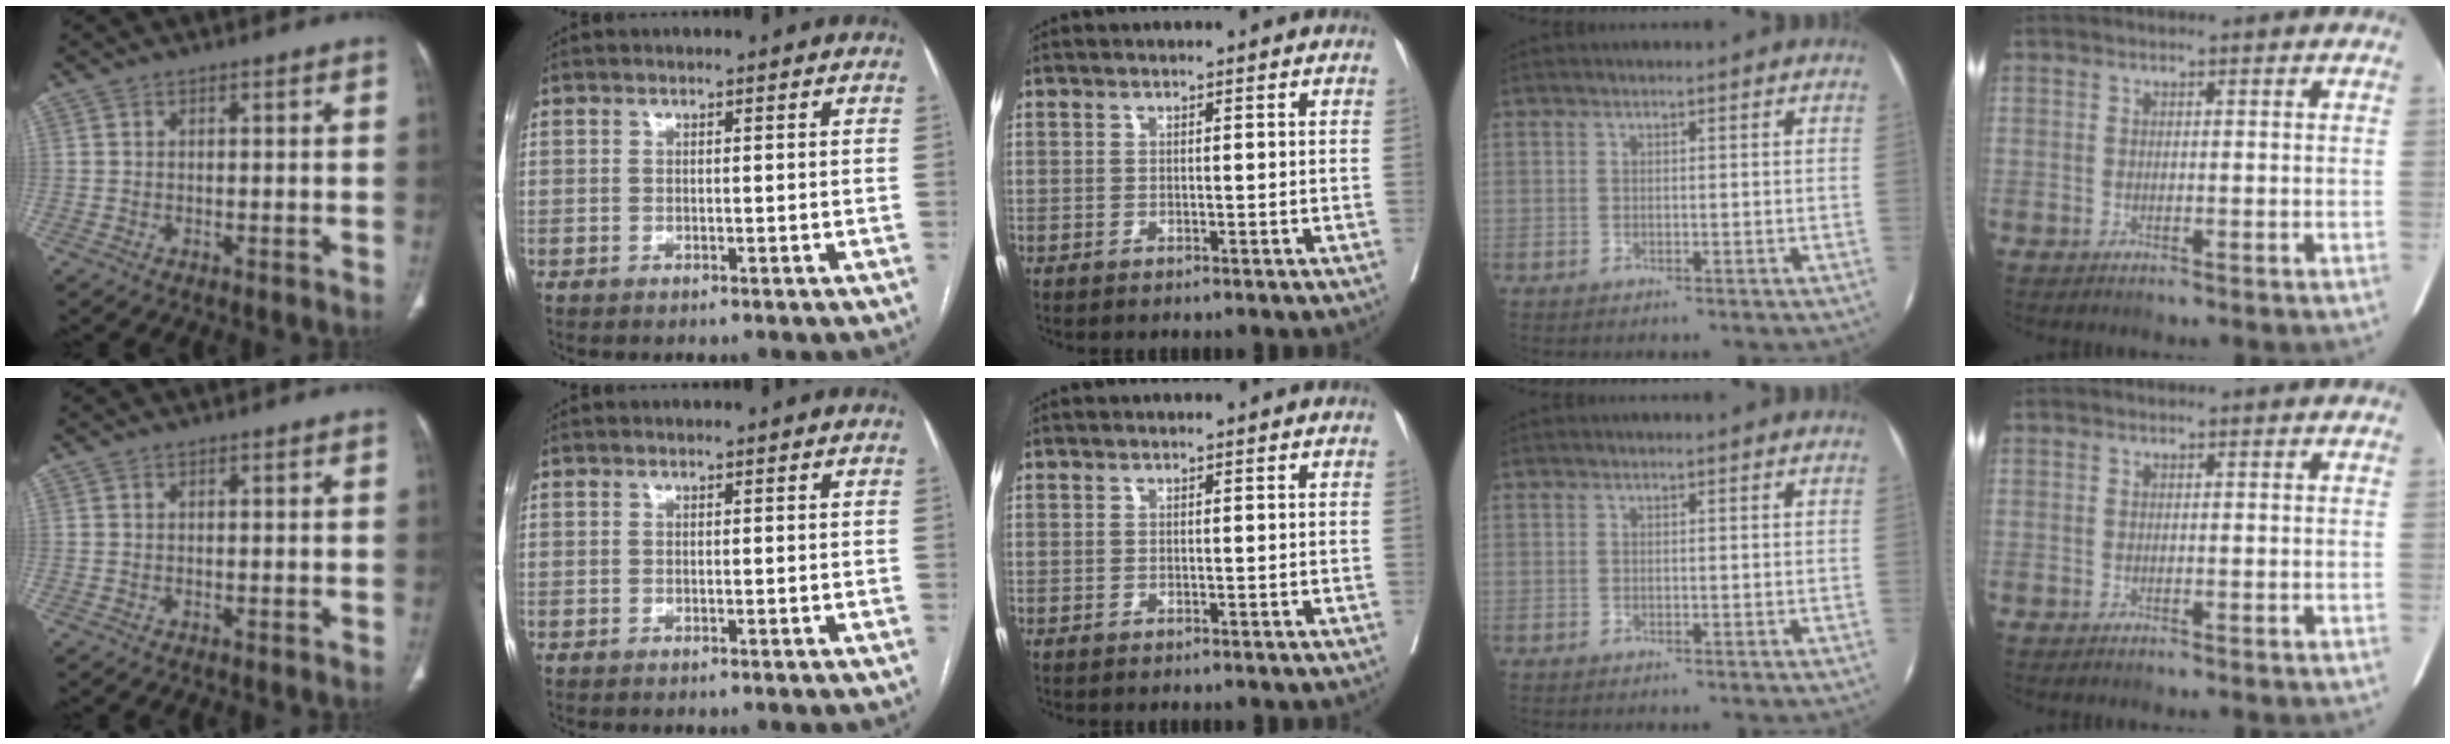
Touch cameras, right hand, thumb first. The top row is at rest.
{}